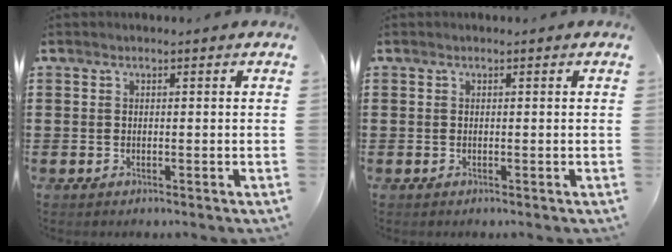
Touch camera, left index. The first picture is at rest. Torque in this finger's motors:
{"motor_torque": [0.00, 0.00, 0.00, 0.00]}